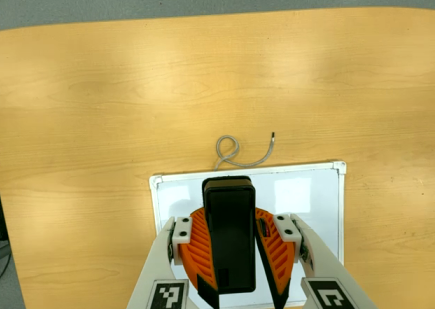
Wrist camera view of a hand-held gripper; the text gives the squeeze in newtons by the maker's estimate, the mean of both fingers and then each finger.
{"total": 11.3, "left": 10.8, "right": 11.8}